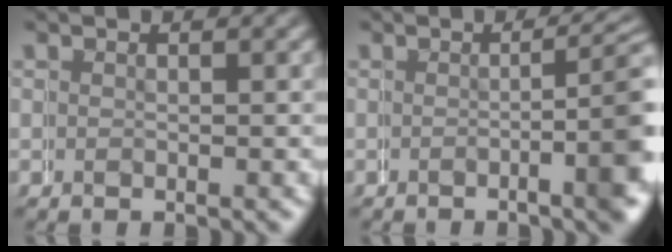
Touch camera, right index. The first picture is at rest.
{"total": 5.0, "force": [-0.7, 0.5, 4.9], "torque": [-0.029, 0.005, -0.013]}